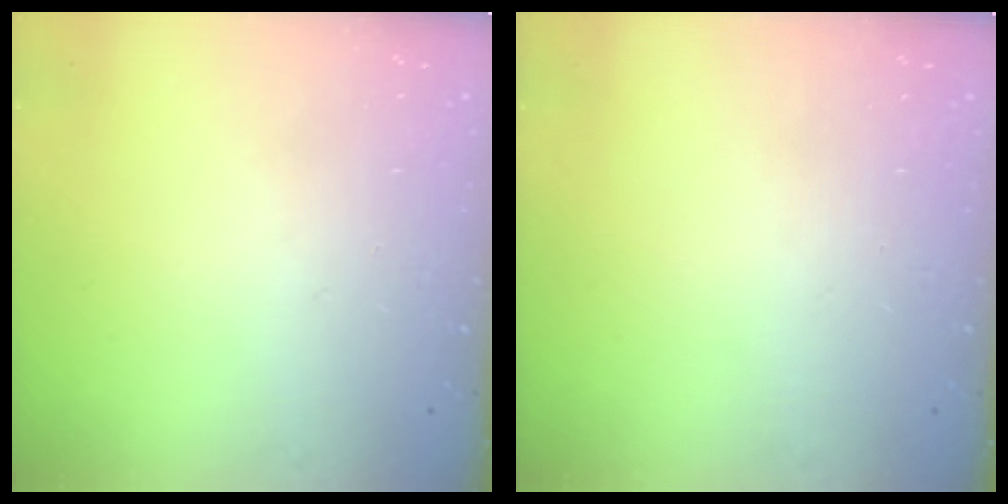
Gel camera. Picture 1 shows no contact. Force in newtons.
{"total": 0.0}